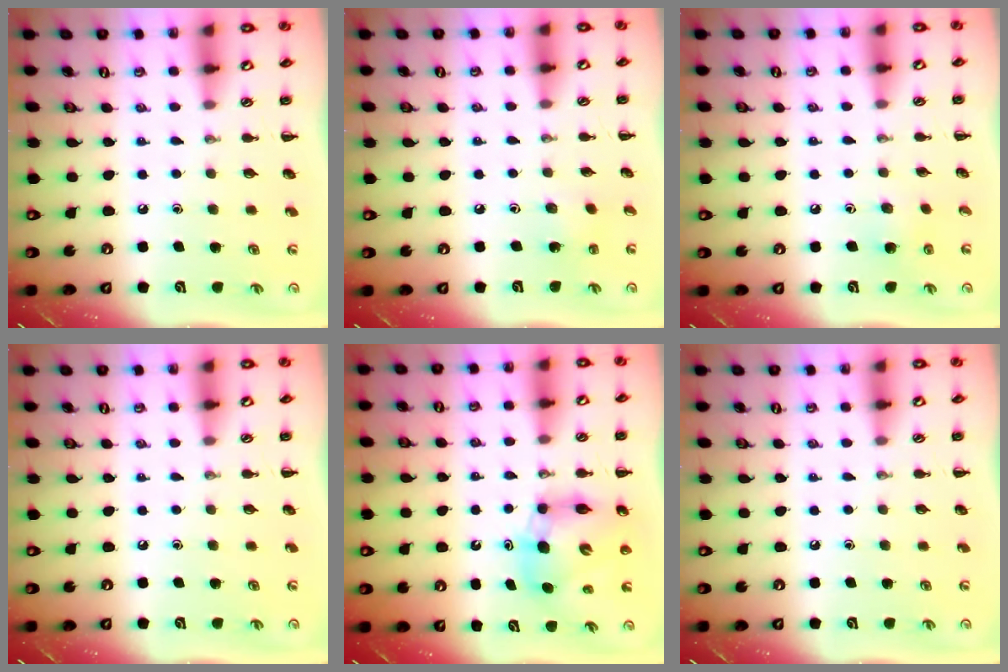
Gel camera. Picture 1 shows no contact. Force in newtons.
{"total": 1.9, "press": 1.8, "slide": 0.6}
{"total": 4.9, "press": 4.7, "slide": 1.2}
{"total": 0.0}
{"total": 8.4, "press": 8.1, "slide": 2.2}
{"total": 0.0}